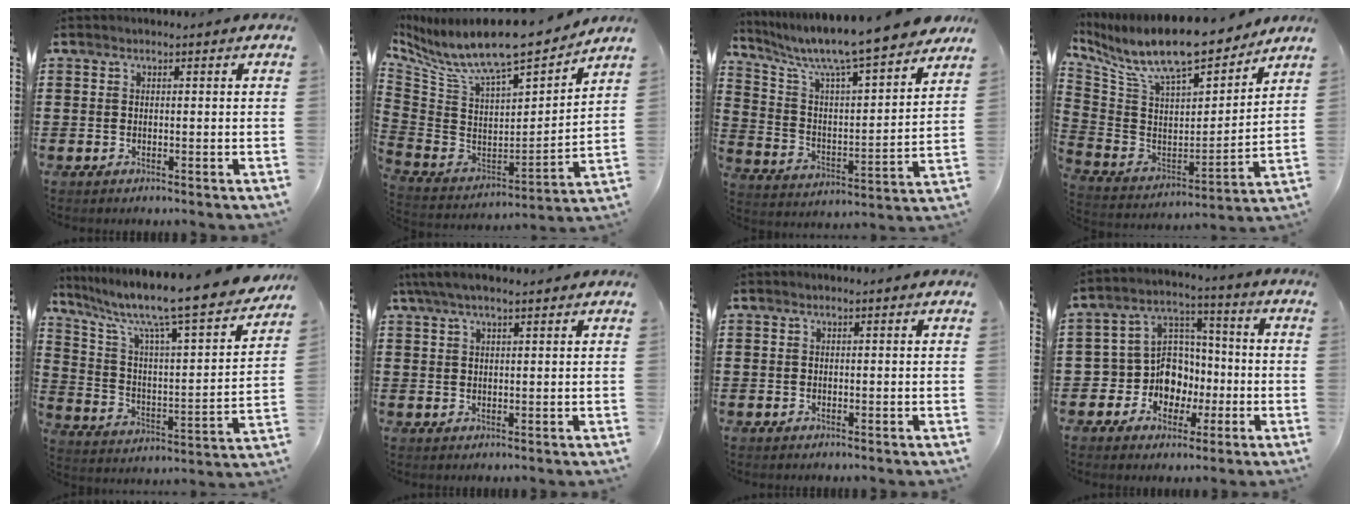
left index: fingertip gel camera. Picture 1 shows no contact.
{"total": 10.1, "force": [8.9, 1.1, 4.8], "torque": [-0.130, -0.071, 0.150]}
{"total": 8.8, "force": [7.9, 0.1, 3.8], "torque": [-0.108, -0.061, 0.129]}
{"total": 12.4, "force": [10.4, 2.7, 6.2], "torque": [-0.152, -0.067, 0.183]}
{"total": 10.5, "force": [8.7, 0.5, 6.0], "torque": [-0.144, -0.071, 0.134]}
{"total": 3.5, "force": [2.3, 0.8, 2.5], "torque": [-0.051, 0.007, 0.043]}
{"total": 0.0}
{"total": 9.1, "force": [-1.7, 8.5, 2.8], "torque": [-0.088, 0.006, -0.025]}